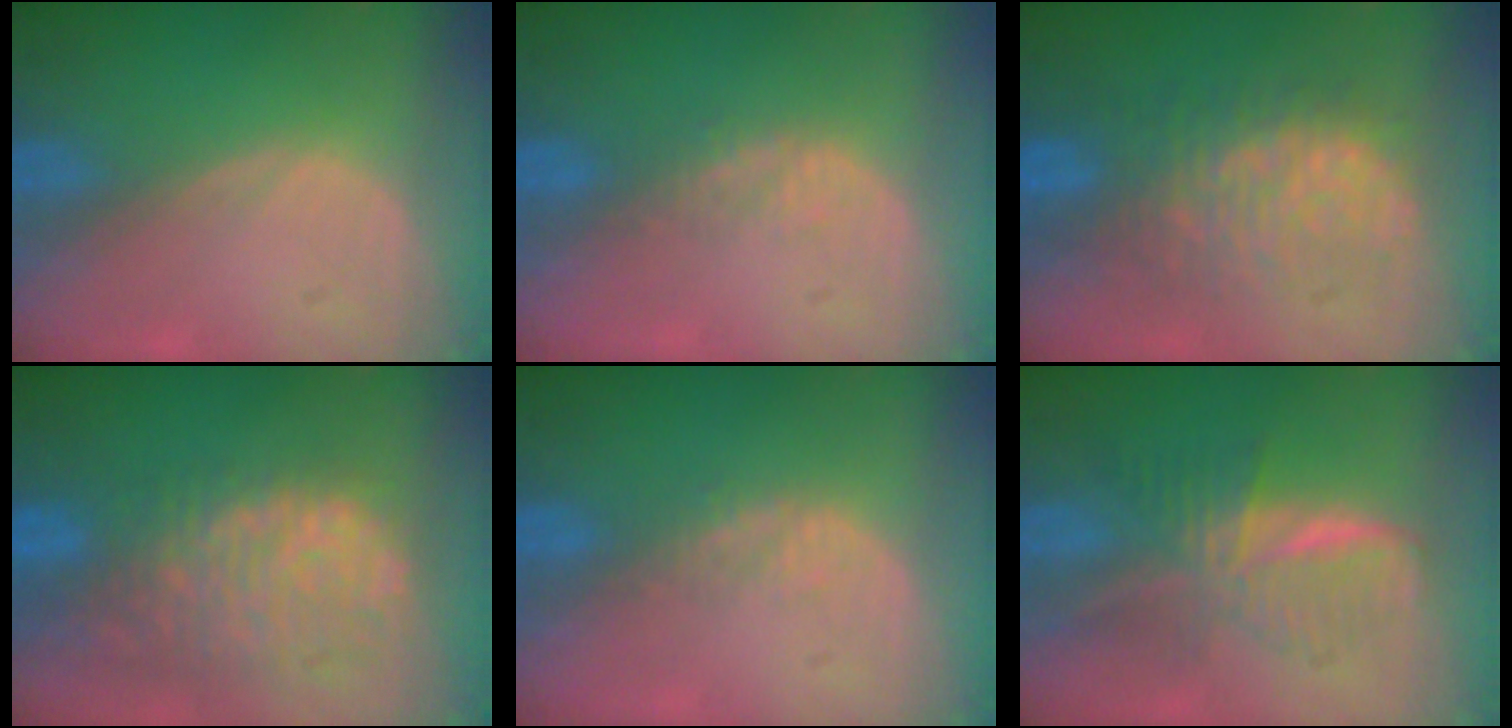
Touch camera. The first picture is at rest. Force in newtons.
{"total": 2.5, "press": 1.9, "slide": 1.7}
{"total": 9.0, "press": 9.0, "slide": 0.6}
{"total": 12.4, "press": 10.2, "slide": 7.1}
{"total": 2.5, "press": 1.9, "slide": 1.7}
{"total": 7.1, "press": 7.1, "slide": 0.2}